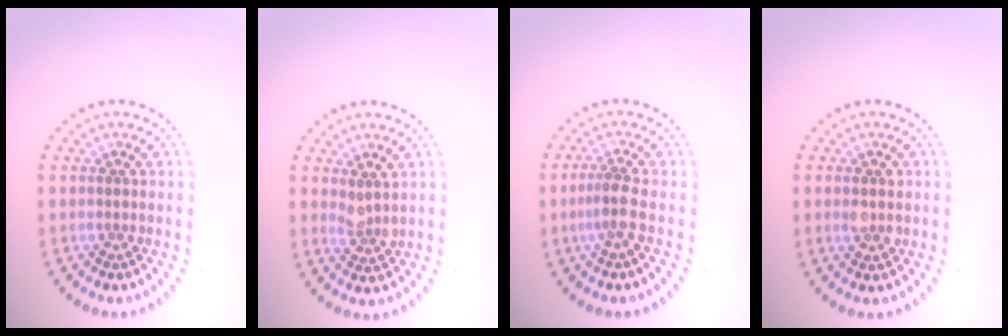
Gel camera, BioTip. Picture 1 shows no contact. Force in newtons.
{"total": 1.8, "press": 1.5, "slide": 0.9}
{"total": 2.2, "press": 1.6, "slide": 1.4}
{"total": 1.7, "press": 1.7, "slide": 0.1}